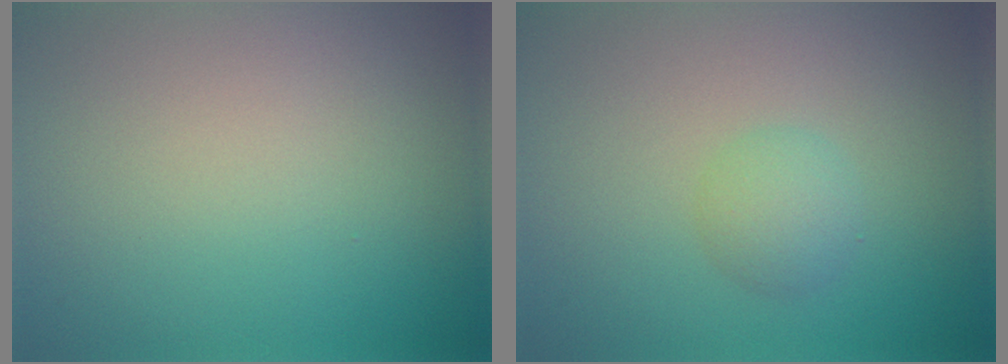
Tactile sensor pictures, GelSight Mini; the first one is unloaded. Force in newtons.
{"total": 2.0, "press": 2.0, "slide": 0.1}